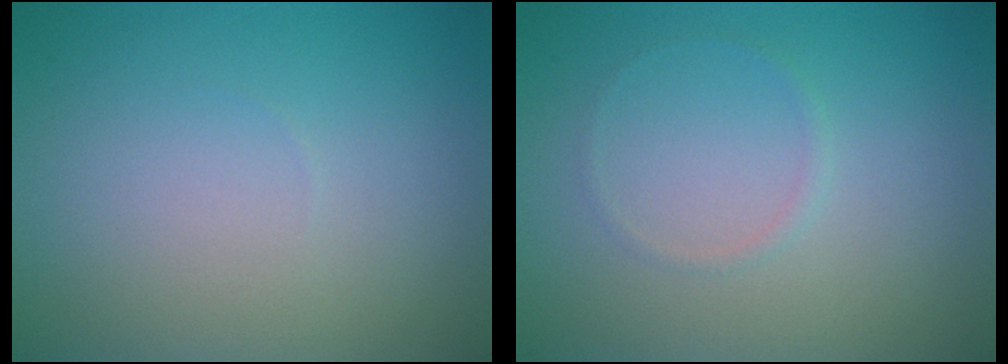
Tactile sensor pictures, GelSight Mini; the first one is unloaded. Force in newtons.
{"total": 0.6, "press": 0.6, "slide": 0.0}